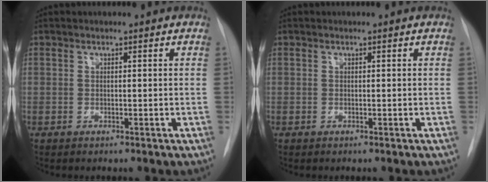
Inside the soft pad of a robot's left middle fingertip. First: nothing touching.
{"total": 0.0}